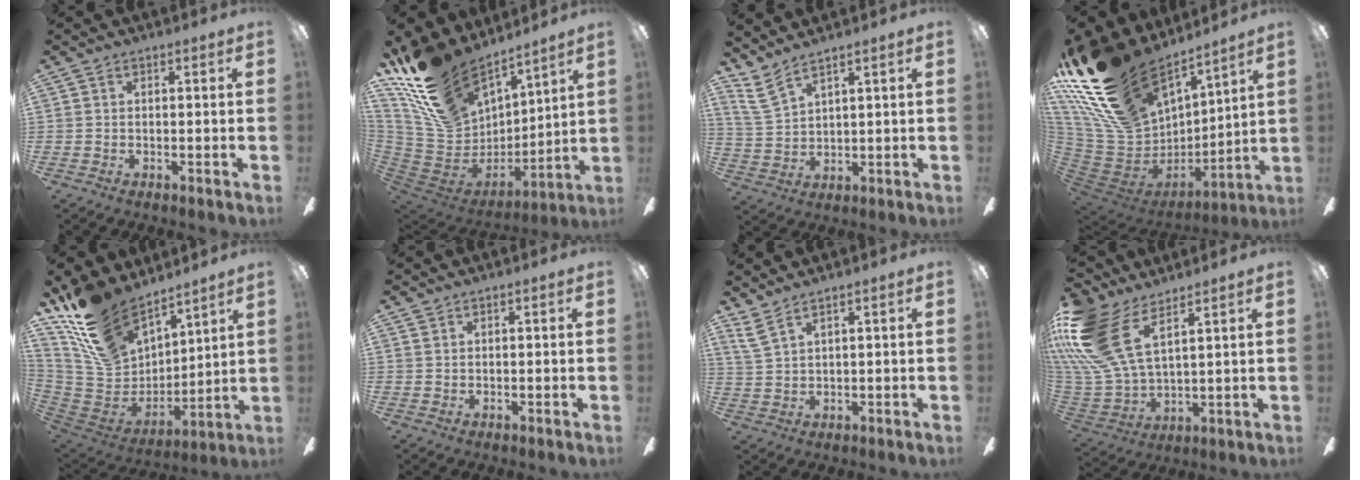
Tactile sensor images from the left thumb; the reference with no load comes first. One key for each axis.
{"total": 22.3, "fx": 17.0, "fy": 11.0, "fz": 9.4, "tx": -0.220, "ty": -0.109, "tz": 0.324}
{"total": 6.9, "fx": 5.4, "fy": 2.3, "fz": 3.5, "tx": -0.080, "ty": -0.020, "tz": 0.106}
{"total": 27.7, "fx": 20.0, "fy": 13.6, "fz": 13.4, "tx": -0.289, "ty": -0.130, "tz": 0.389}
{"total": 20.6, "fx": 15.4, "fy": 10.2, "fz": 9.1, "tx": -0.208, "ty": -0.086, "tz": 0.292}
{"total": 1.0, "fx": 0.8, "fy": 0.6, "fz": 0.0, "tx": 0.000, "ty": 0.002, "tz": 0.014}
{"total": 4.4, "fx": 3.2, "fy": 1.2, "fz": 2.7, "tx": -0.060, "ty": -0.011, "tz": 0.061}
{"total": 21.7, "fx": 11.1, "fy": 11.7, "fz": 14.6, "tx": -0.334, "ty": -0.048, "tz": 0.207}